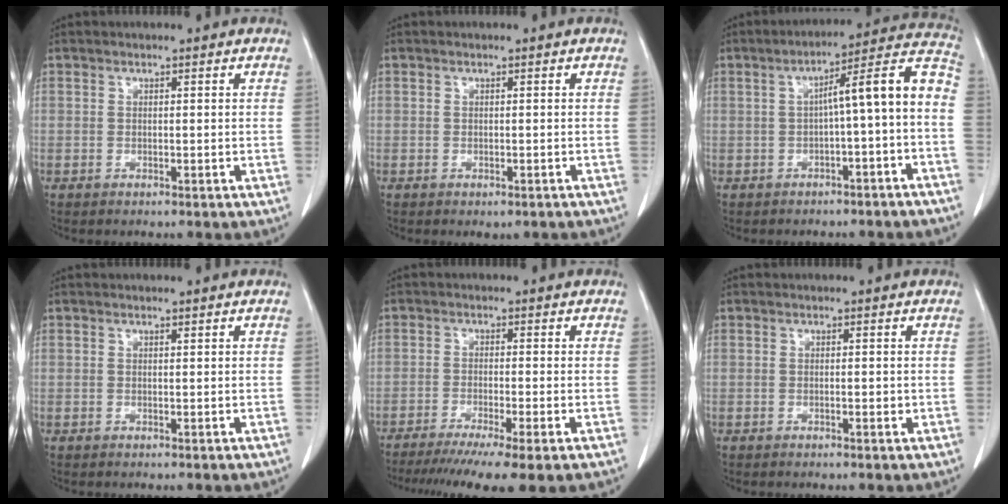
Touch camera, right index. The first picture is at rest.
{"total": 1.2, "force": [-0.8, 0.9, 0.4], "torque": [-0.003, 0.002, -0.005]}
{"total": 10.5, "force": [-1.8, 0.5, 10.4], "torque": [-0.141, 0.040, -0.027]}
{"total": 0.0}
{"total": 11.5, "force": [-8.6, 0.1, 7.7], "torque": [-0.116, -0.027, -0.134]}
{"total": 0.8, "force": [-0.1, 0.2, 0.7], "torque": [-0.012, 0.000, -0.001]}